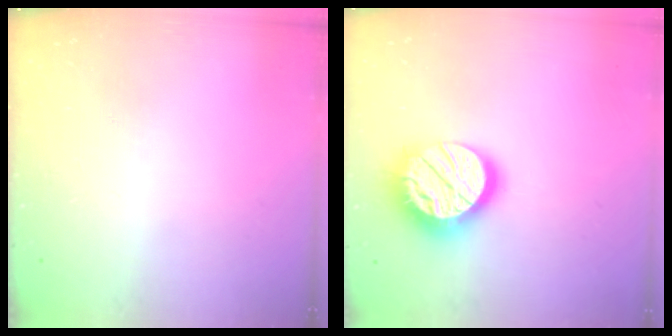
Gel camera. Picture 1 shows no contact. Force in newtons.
{"total": 17.7, "press": 17.7, "slide": 1.1}